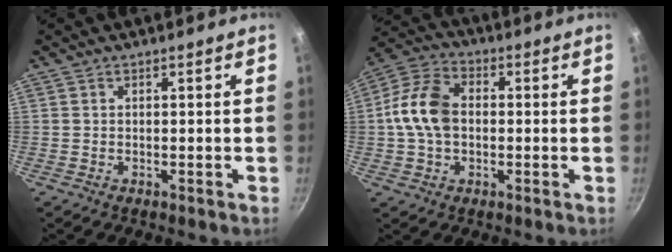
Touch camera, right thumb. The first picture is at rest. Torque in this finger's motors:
{"motor_torque": [0.15, 0.33, 0.06, 0.03, 0.08]}